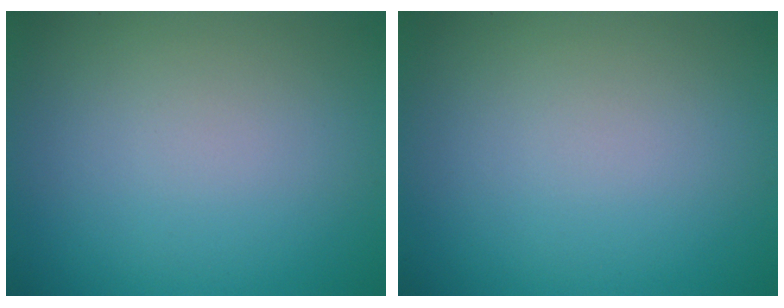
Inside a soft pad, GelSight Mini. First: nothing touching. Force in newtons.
{"total": 0.0}